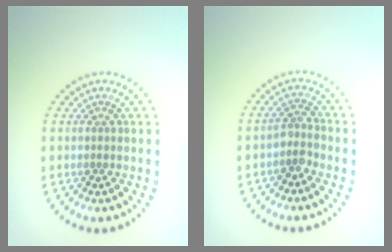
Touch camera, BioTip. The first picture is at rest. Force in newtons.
{"total": 1.8, "press": 1.4, "slide": 1.2}